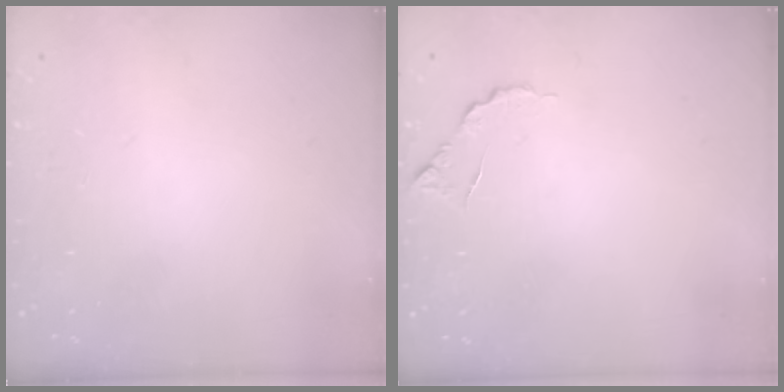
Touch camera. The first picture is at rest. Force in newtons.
{"total": 6.5, "press": 6.5, "slide": 0.5}